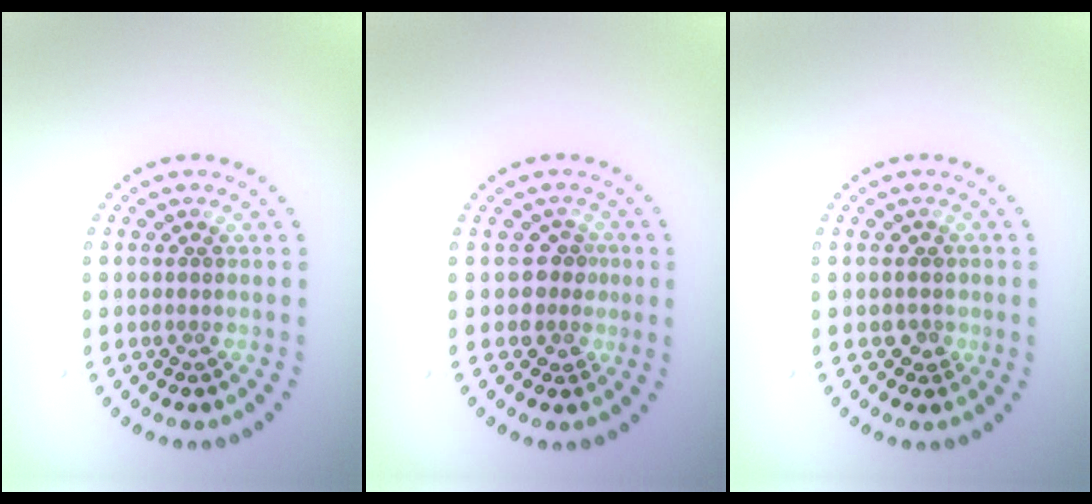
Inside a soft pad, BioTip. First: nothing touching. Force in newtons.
{"total": 2.1, "press": 1.5, "slide": 1.4}
{"total": 1.3, "press": 1.0, "slide": 0.7}